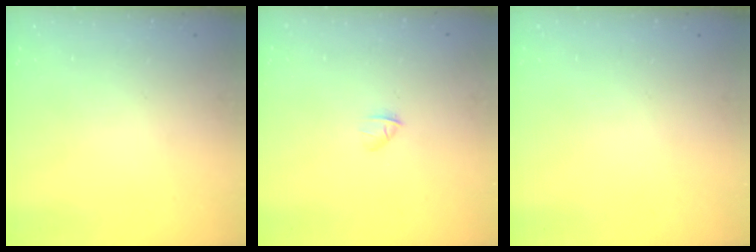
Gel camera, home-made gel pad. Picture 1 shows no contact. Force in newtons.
{"total": 1.7, "press": 1.6, "slide": 0.5}
{"total": 0.0}